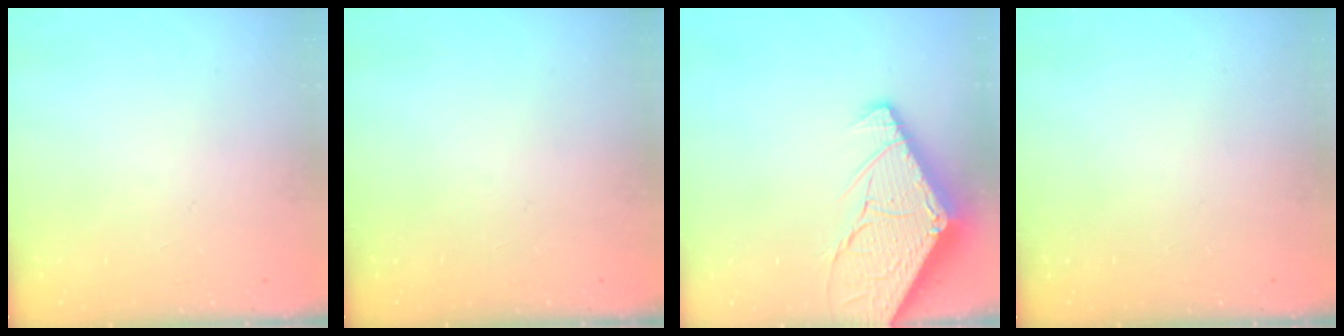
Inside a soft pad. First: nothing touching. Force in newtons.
{"total": 0.0}
{"total": 15.4, "press": 15.3, "slide": 1.6}
{"total": 0.0}